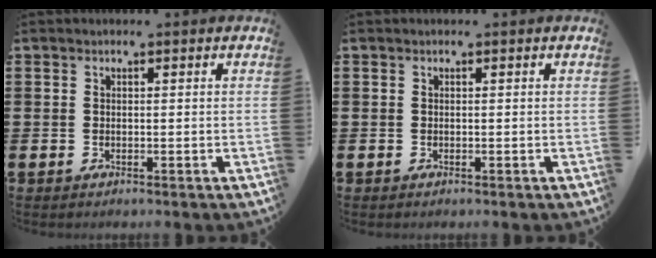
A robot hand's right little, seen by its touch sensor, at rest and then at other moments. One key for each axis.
{"total": 0.0}